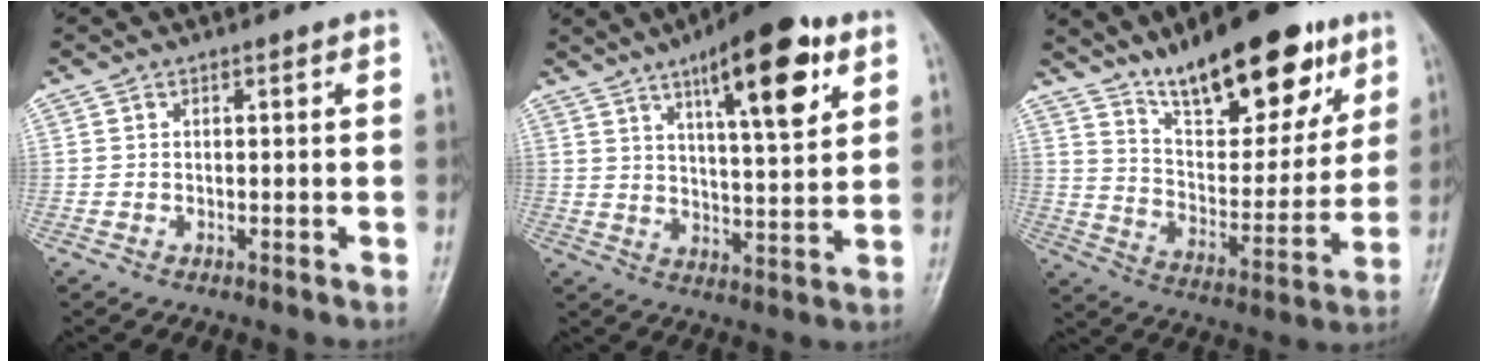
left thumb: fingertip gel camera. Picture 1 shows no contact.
{"total": 16.3, "force": [8.2, 4.7, 13.3], "torque": [-0.176, -0.030, 0.122]}
{"total": 22.1, "force": [14.5, 8.1, 14.5], "torque": [-0.174, -0.063, 0.238]}